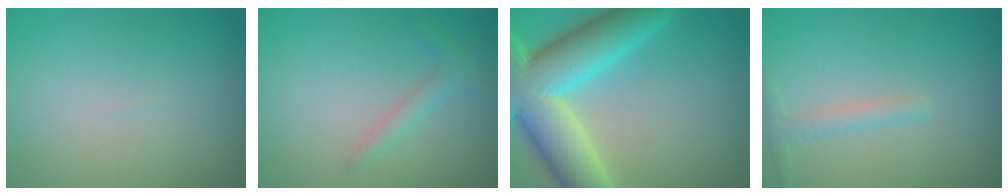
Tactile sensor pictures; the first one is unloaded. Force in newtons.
{"total": 1.5, "press": 1.4, "slide": 0.1}
{"total": 11.8, "press": 11.8, "slide": 0.7}
{"total": 1.5, "press": 1.5, "slide": 0.0}